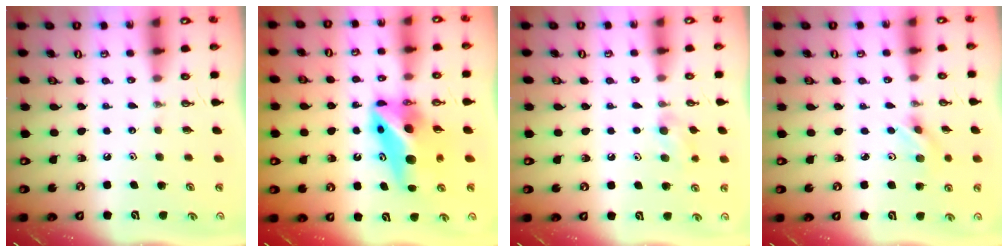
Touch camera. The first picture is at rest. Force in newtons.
{"total": 12.1, "press": 11.6, "slide": 3.3}
{"total": 6.5, "press": 6.4, "slide": 1.4}
{"total": 2.9, "press": 2.8, "slide": 0.7}